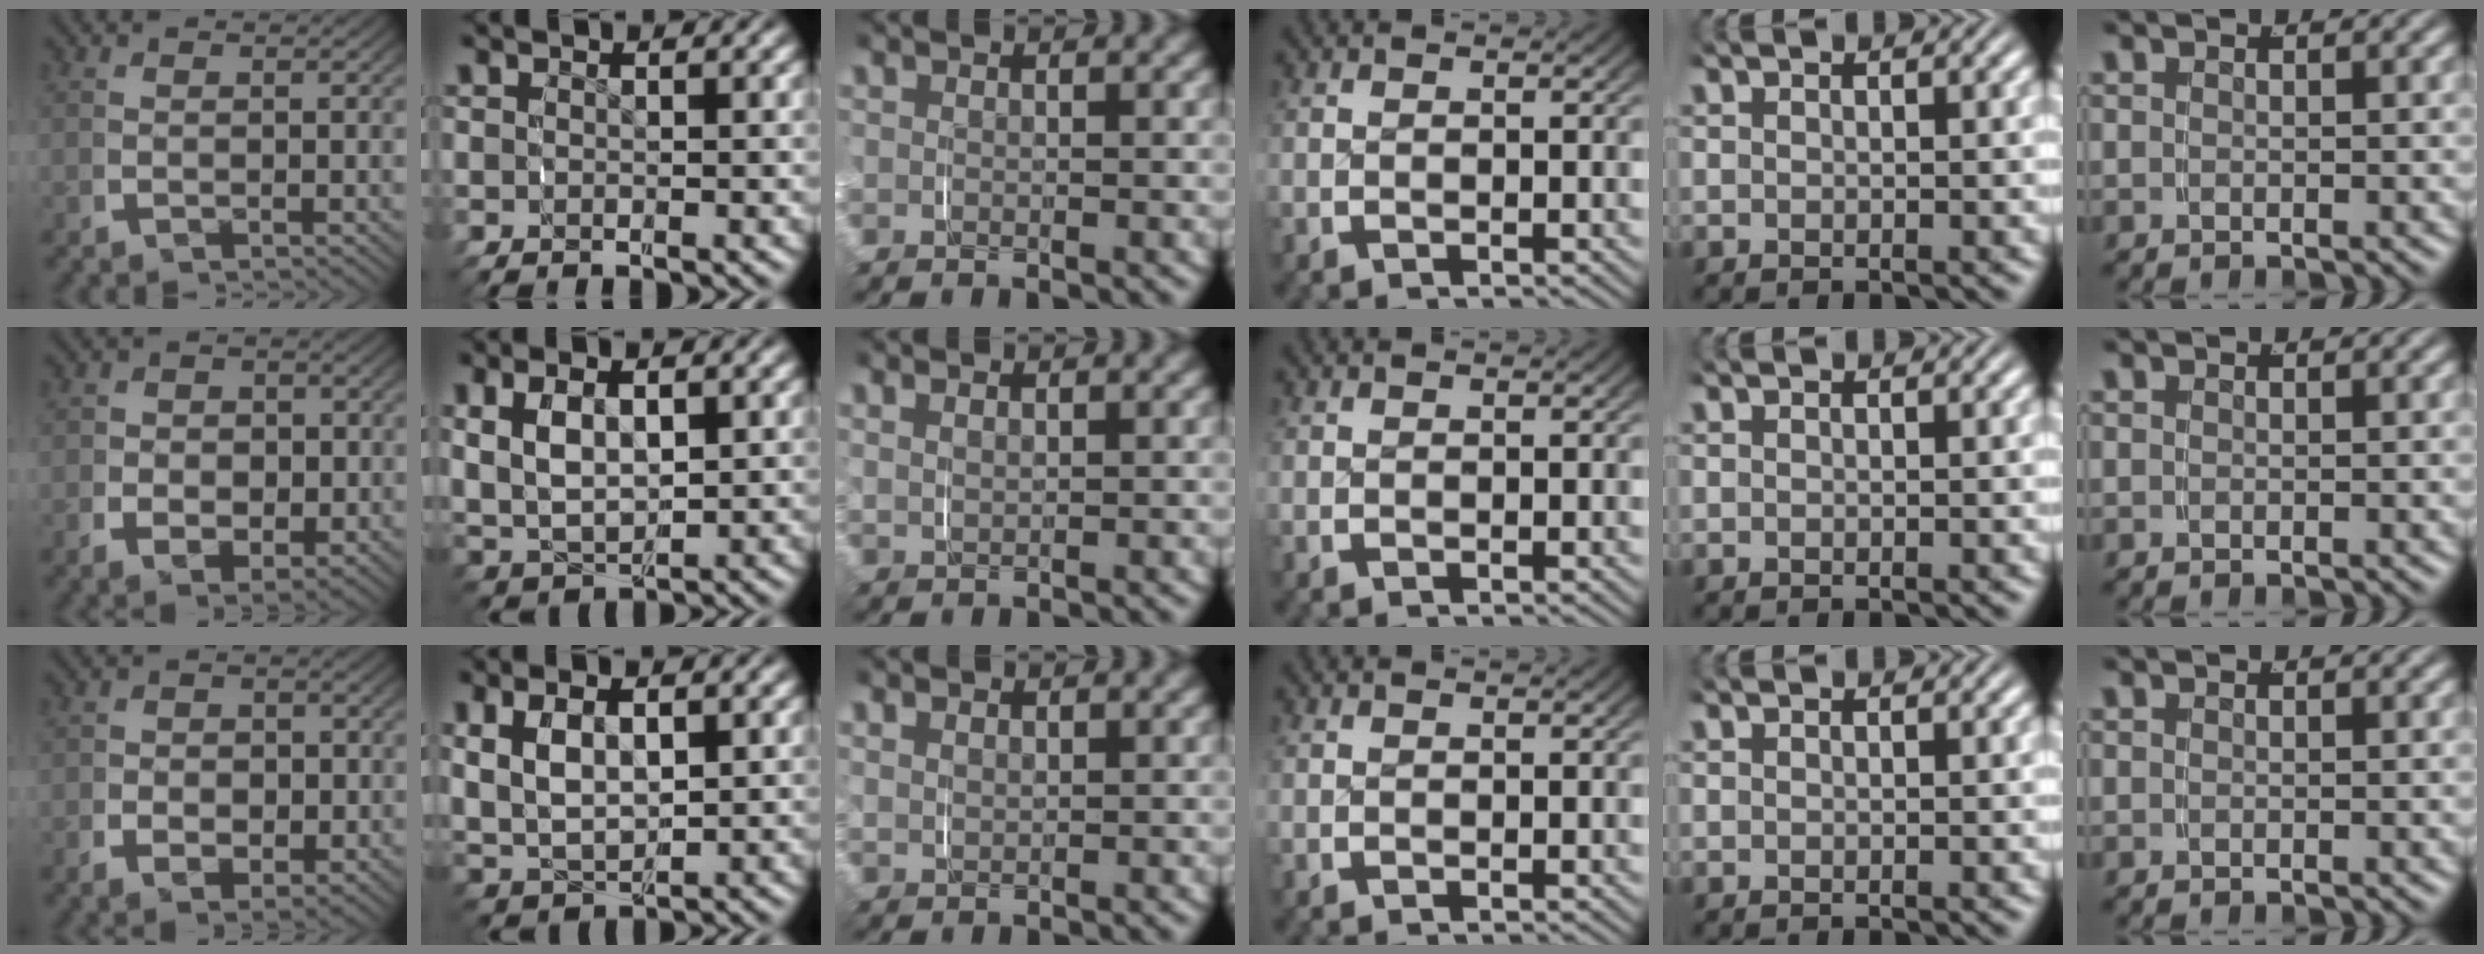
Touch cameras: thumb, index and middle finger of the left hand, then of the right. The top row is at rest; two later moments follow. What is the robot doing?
{"motion": "grasp_and_lifting", "object": "scarf"}